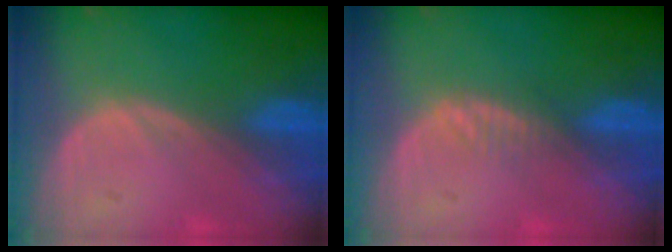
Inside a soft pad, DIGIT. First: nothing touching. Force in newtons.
{"total": 1.6, "press": 1.6, "slide": 0.1}